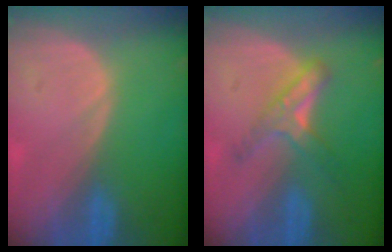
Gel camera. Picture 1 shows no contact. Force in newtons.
{"total": 5.1, "press": 4.9, "slide": 1.6}